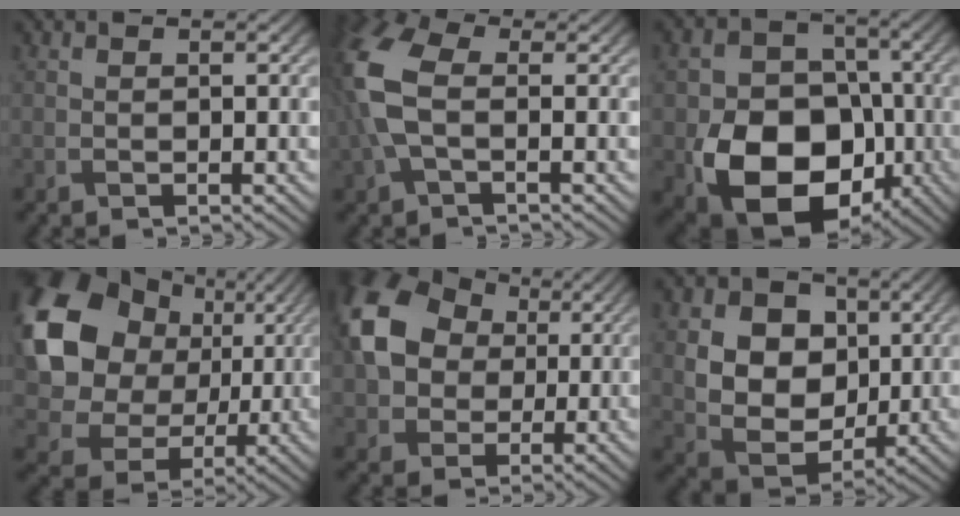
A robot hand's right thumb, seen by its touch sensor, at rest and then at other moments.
{"total": 8.4, "force": [0.1, 4.6, 7.1], "torque": [-0.189, 0.012, -0.009]}
{"total": 16.0, "force": [-5.5, 11.8, 9.4], "torque": [-0.153, -0.053, -0.096]}
{"total": 15.4, "force": [4.2, 12.3, 8.2], "torque": [-0.198, 0.017, 0.073]}
{"total": 13.2, "force": [2.3, 10.2, 8.1], "torque": [-0.184, 0.010, 0.032]}
{"total": 12.0, "force": [2.7, 9.6, 6.6], "torque": [-0.157, 0.014, 0.048]}